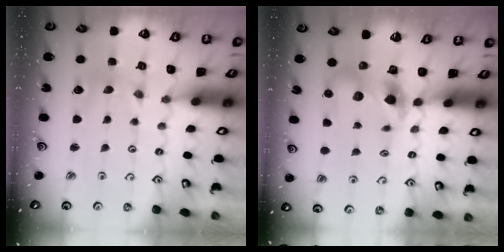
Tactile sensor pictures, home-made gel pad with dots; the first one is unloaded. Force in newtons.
{"total": 7.4, "press": 7.3, "slide": 1.2}